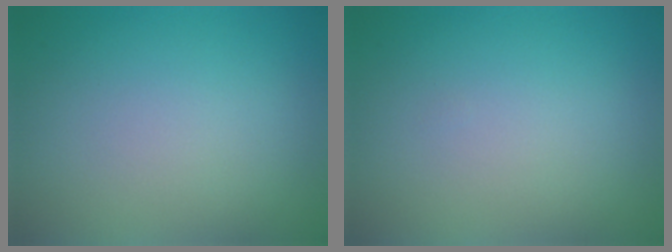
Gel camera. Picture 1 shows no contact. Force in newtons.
{"total": 0.0}